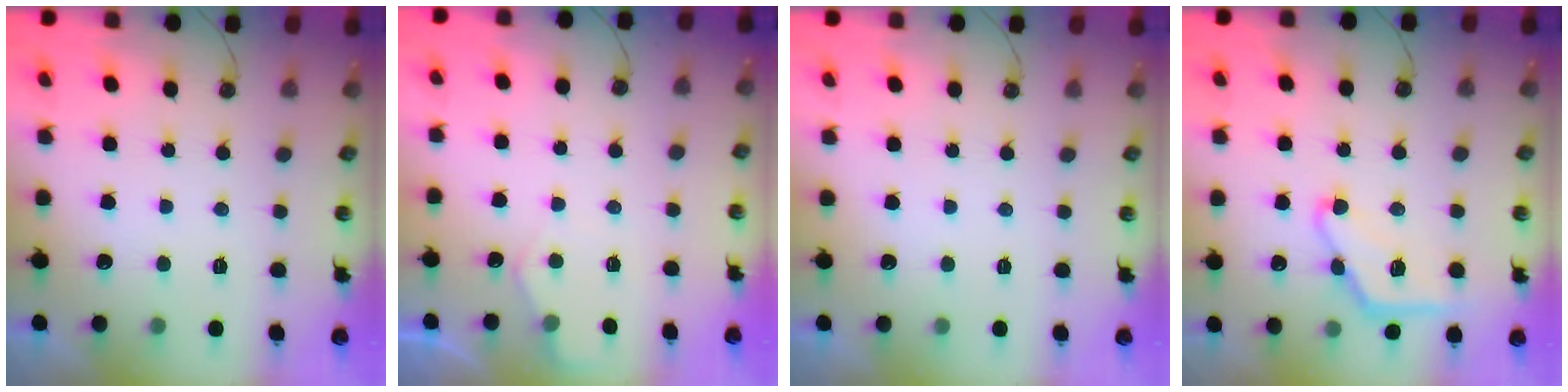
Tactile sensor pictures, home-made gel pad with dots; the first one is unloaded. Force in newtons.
{"total": 3.8, "press": 3.8, "slide": 0.5}
{"total": 0.0}
{"total": 11.7, "press": 11.7, "slide": 0.7}